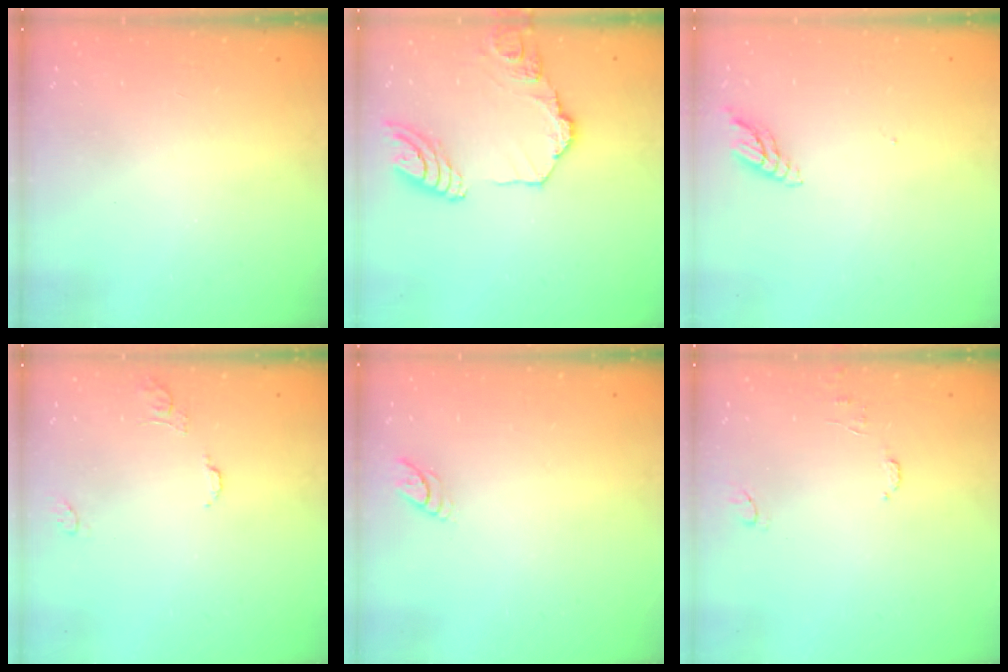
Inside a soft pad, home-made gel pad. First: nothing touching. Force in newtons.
{"total": 15.3, "press": 15.2, "slide": 1.6}
{"total": 6.8, "press": 6.8, "slide": 0.4}
{"total": 7.4, "press": 7.4, "slide": 0.6}
{"total": 3.8, "press": 3.8, "slide": 0.1}
{"total": 6.4, "press": 6.4, "slide": 0.6}